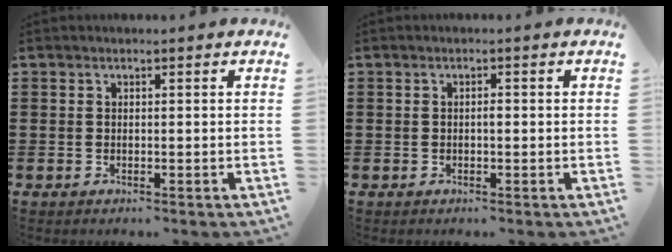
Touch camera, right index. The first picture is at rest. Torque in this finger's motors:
{"motor_torque": [0.41, -0.32, 0.00, 0.04]}